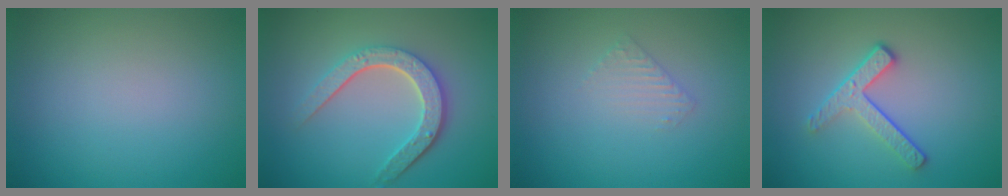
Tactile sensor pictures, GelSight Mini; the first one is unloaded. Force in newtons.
{"total": 4.7, "press": 3.5, "slide": 3.1}
{"total": 1.3, "press": 1.3, "slide": 0.3}
{"total": 3.1, "press": 2.5, "slide": 1.9}